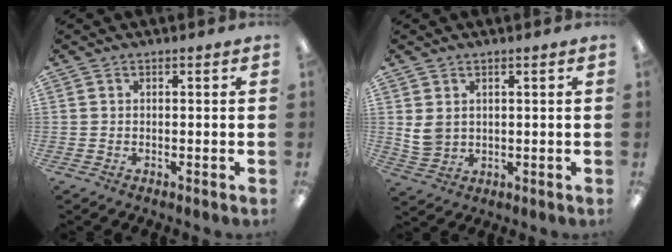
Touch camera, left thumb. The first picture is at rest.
{"total": 4.6, "force": [1.7, 3.5, 2.4], "torque": [-0.047, -0.002, 0.033]}